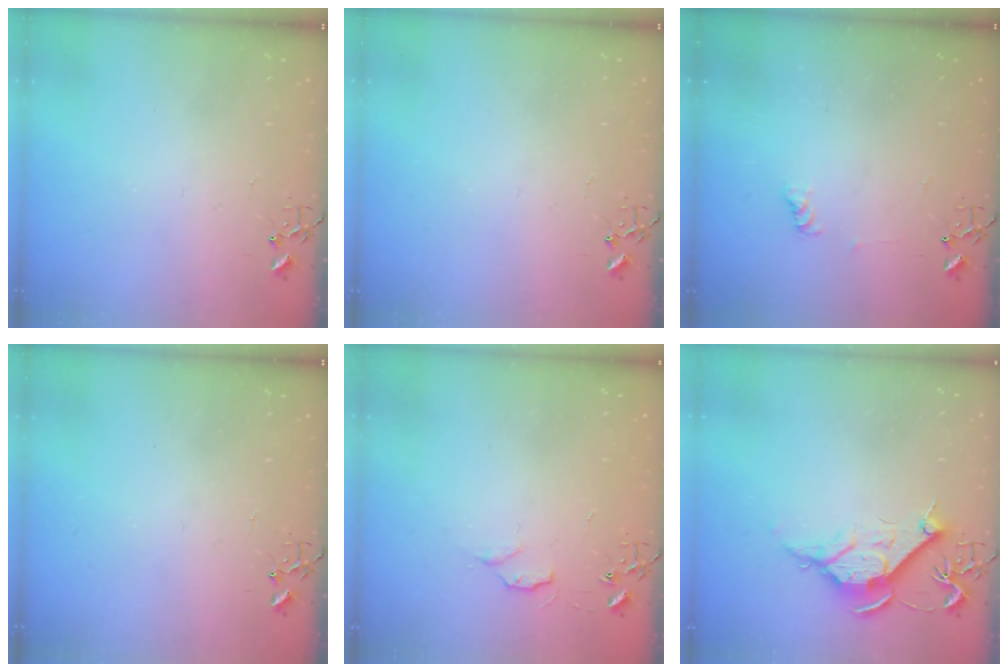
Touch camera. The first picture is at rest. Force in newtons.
{"total": 0.0}
{"total": 4.5, "press": 4.4, "slide": 0.6}
{"total": 0.0}
{"total": 5.4, "press": 5.3, "slide": 0.7}
{"total": 10.1, "press": 10.1, "slide": 0.6}